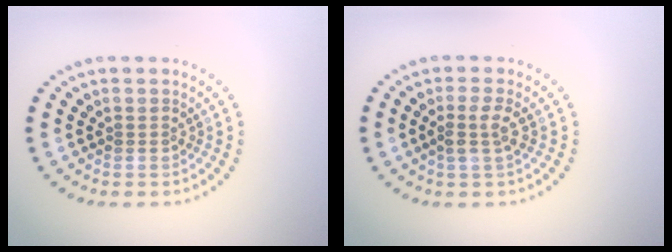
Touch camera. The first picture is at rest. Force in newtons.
{"total": 1.8, "press": 1.5, "slide": 1.1}